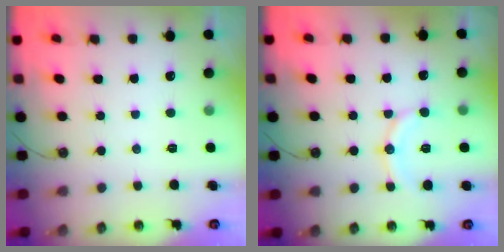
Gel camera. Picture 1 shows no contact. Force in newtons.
{"total": 11.4, "press": 11.1, "slide": 2.7}